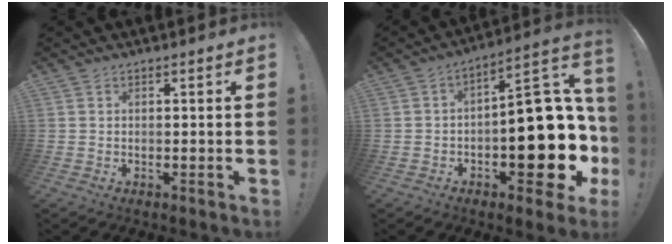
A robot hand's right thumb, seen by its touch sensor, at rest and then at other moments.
{"total": 19.5, "force": [-3.5, 9.9, 16.4], "torque": [-0.184, 0.029, -0.045]}